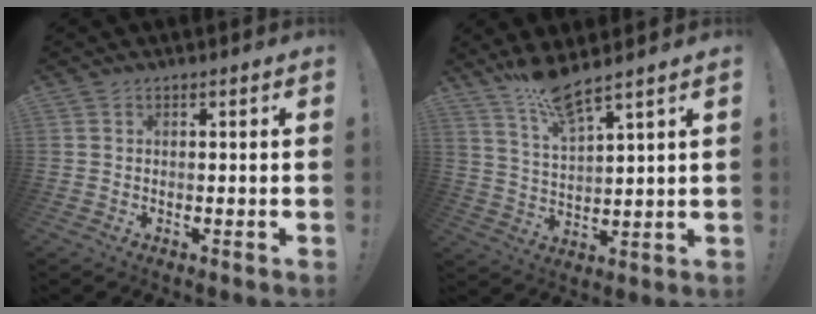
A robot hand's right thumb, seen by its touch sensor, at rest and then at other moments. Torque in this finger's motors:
{"motor_torque": [-0.23, 1.72, 0.62, 0.81, 0.03]}